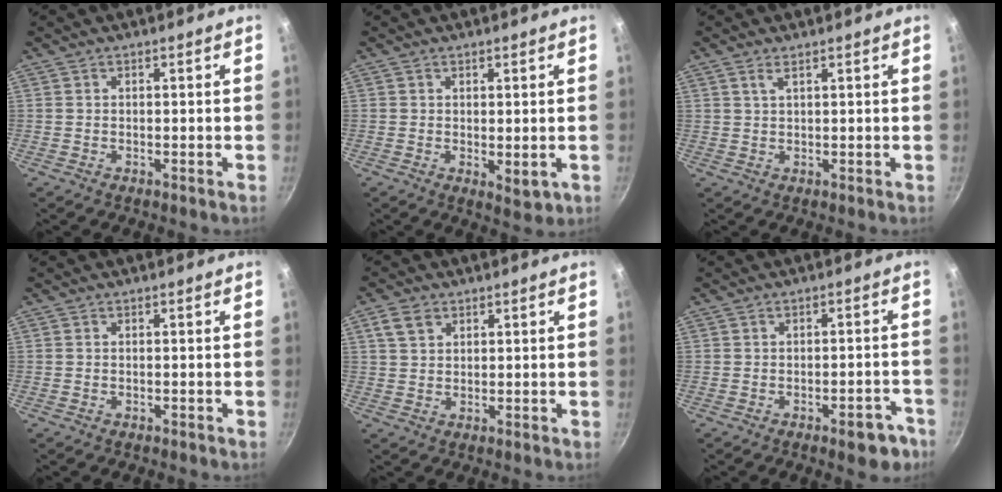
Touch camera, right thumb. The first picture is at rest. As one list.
[{"total": 3.4, "force": [0.2, 1.8, 2.8], "torque": [-0.040, -0.010, 0.005]}, {"total": 1.7, "force": [1.0, 0.6, 1.3], "torque": [-0.025, 0.000, 0.021]}, {"total": 0.0}, {"total": 4.2, "force": [2.1, 2.9, 2.2], "torque": [-0.030, 0.001, 0.038]}, {"total": 6.1, "force": [-3.5, 2.7, 4.2], "torque": [-0.026, 0.035, -0.034]}]